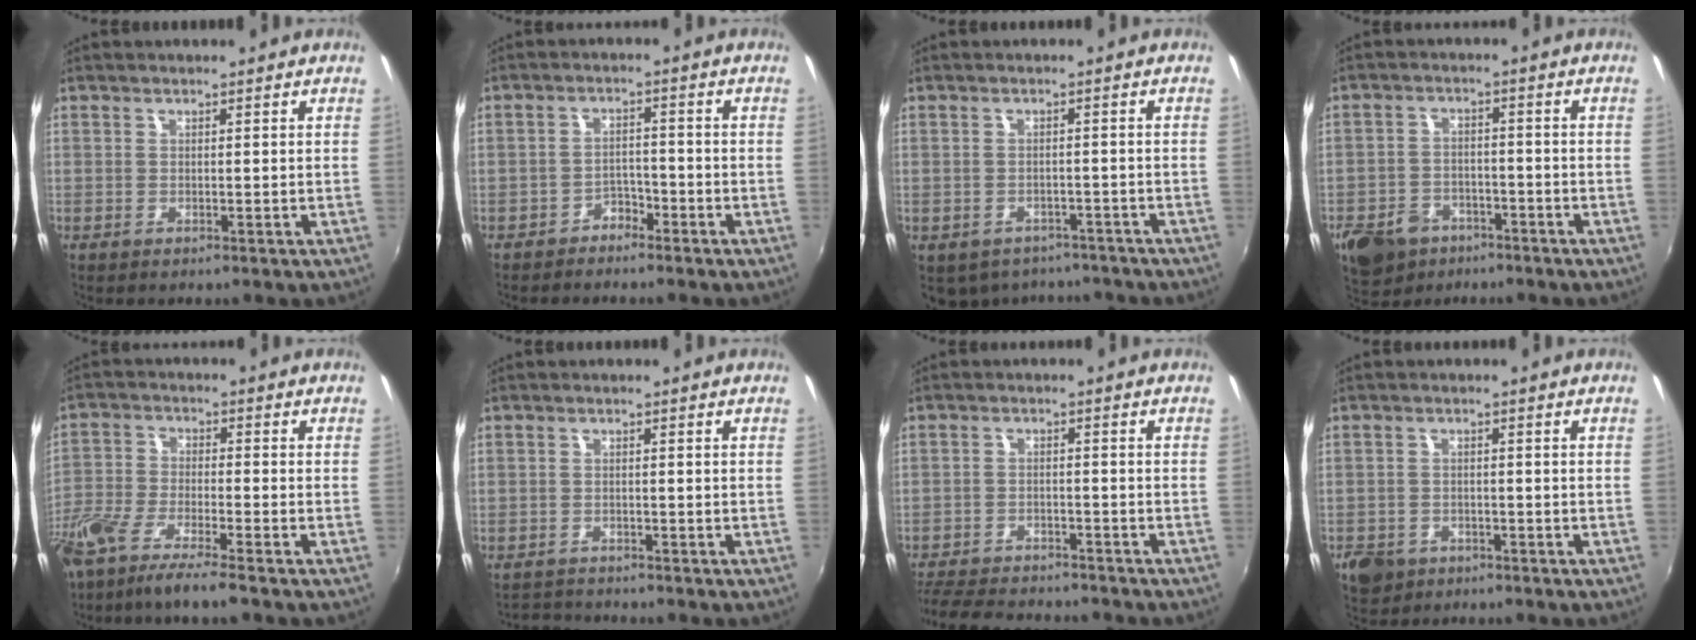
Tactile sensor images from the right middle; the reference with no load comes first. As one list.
[{"total": 2.9, "force": [-2.5, 1.6, 0.2], "torque": [-0.005, 0.010, -0.040]}, {"total": 9.3, "force": [-6.9, 5.3, 3.2], "torque": [-0.075, -0.011, -0.083]}, {"total": 11.3, "force": [-6.9, 7.5, 4.8], "torque": [-0.129, 0.004, -0.109]}, {"total": 11.2, "force": [-8.5, 1.2, 7.2], "torque": [-0.160, -0.035, -0.161]}, {"total": 2.7, "force": [-2.5, 0.8, -0.4], "torque": [-0.004, 0.009, -0.048]}, {"total": 12.0, "force": [-10.6, 3.9, 4.1], "torque": [-0.114, 0.005, -0.165]}, {"total": 5.4, "force": [-3.1, 4.0, 1.8], "torque": [-0.053, -0.002, -0.048]}]